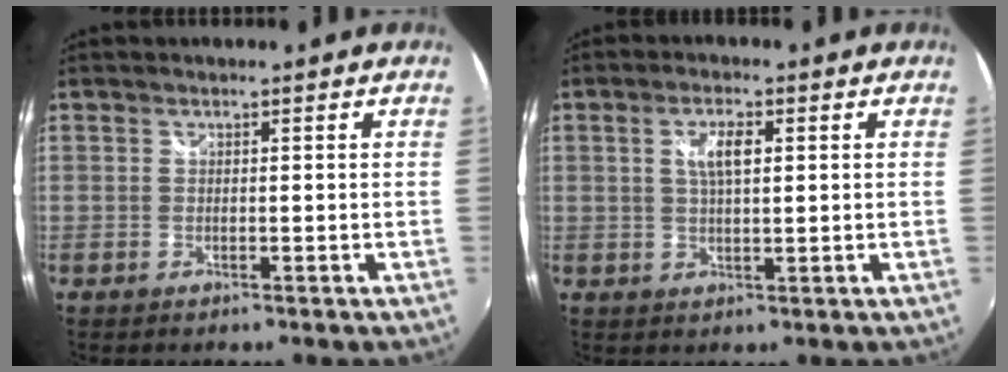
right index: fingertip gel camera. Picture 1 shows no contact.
{"total": 4.5, "force": [1.2, 1.6, 4.0], "torque": [-0.073, 0.003, 0.021]}